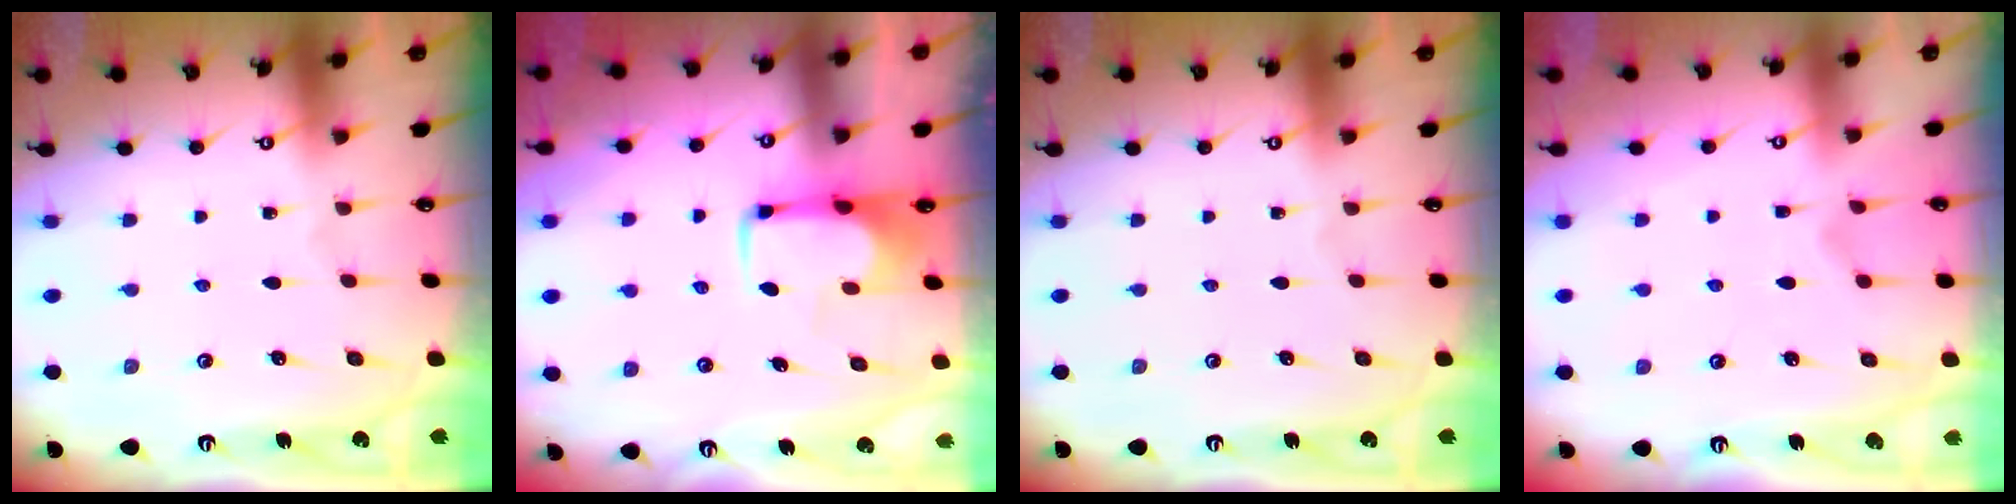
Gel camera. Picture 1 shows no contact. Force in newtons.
{"total": 1.9, "press": 1.9, "slide": 0.4}
{"total": 0.0}
{"total": 1.3, "press": 0.7, "slide": 1.1}